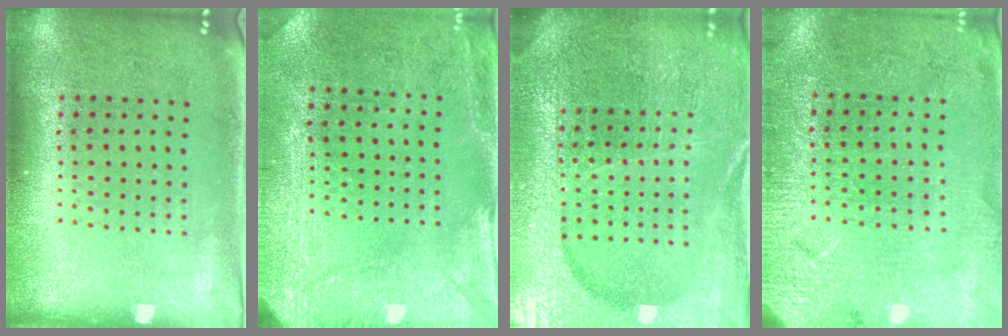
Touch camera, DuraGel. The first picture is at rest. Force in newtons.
{"total": 2.8, "press": 2.7, "slide": 0.9}
{"total": 5.6, "press": 5.0, "slide": 2.5}
{"total": 2.9, "press": 2.9, "slide": 0.3}